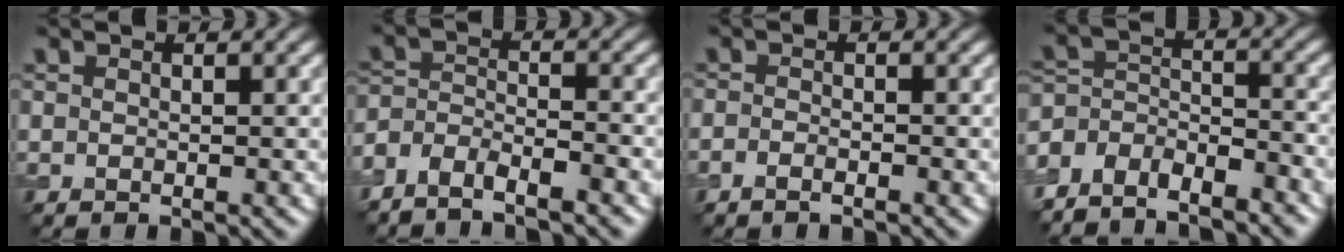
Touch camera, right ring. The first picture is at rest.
{"total": 3.9, "force": [-3.5, 1.1, 1.2], "torque": [-0.017, -0.003, -0.071]}
{"total": 0.8, "force": [-0.8, 0.1, 0.2], "torque": [-0.006, -0.001, -0.019]}
{"total": 5.2, "force": [-4.6, 2.0, 1.5], "torque": [-0.027, -0.005, -0.087]}